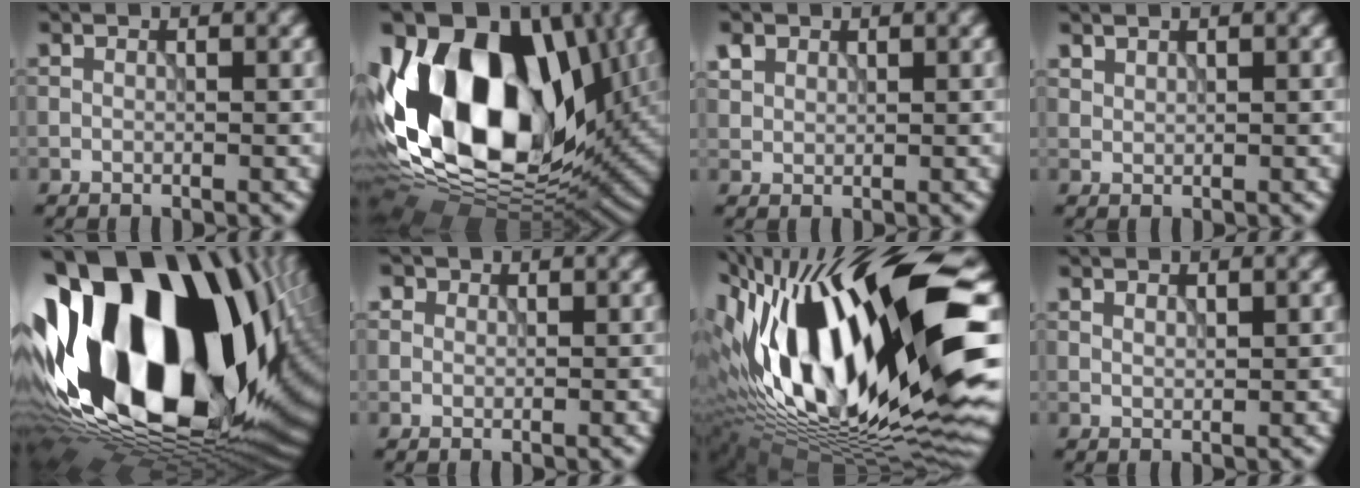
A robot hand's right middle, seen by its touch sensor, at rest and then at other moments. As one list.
[{"total": 18.4, "force": [2.3, 12.3, 13.6], "torque": [-0.247, 0.018, 0.023]}, {"total": 1.5, "force": [1.0, 1.1, 0.4], "torque": [-0.016, 0.005, 0.025]}, {"total": 0.8, "force": [0.8, 0.2, 0.1], "torque": [-0.008, 0.000, 0.020]}, {"total": 22.8, "force": [0.5, 13.6, 18.3], "torque": [-0.343, -0.043, 0.020]}, {"total": 1.3, "force": [0.8, 1.0, 0.2], "torque": [-0.008, -0.003, 0.015]}, {"total": 18.9, "force": [1.5, 6.8, 17.6], "torque": [-0.311, 0.002, 0.013]}, {"total": 0.5, "force": [0.4, 0.1, 0.3], "torque": [-0.009, 0.000, 0.011]}]